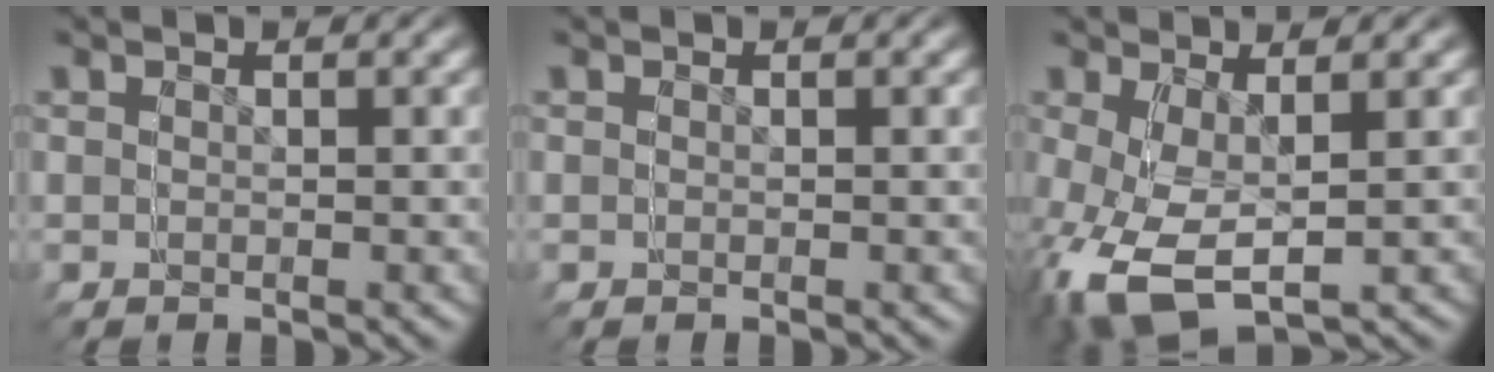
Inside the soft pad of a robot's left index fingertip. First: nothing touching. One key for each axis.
{"total": 0.0}
{"total": 7.4, "fx": -2.3, "fy": 5.2, "fz": 4.7, "tx": -0.115, "ty": -0.052, "tz": -0.006}